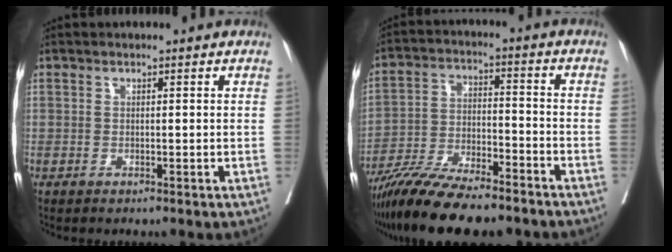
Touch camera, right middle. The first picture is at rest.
{"total": 15.8, "force": [-13.2, 2.5, 8.4], "torque": [-0.161, -0.021, -0.225]}